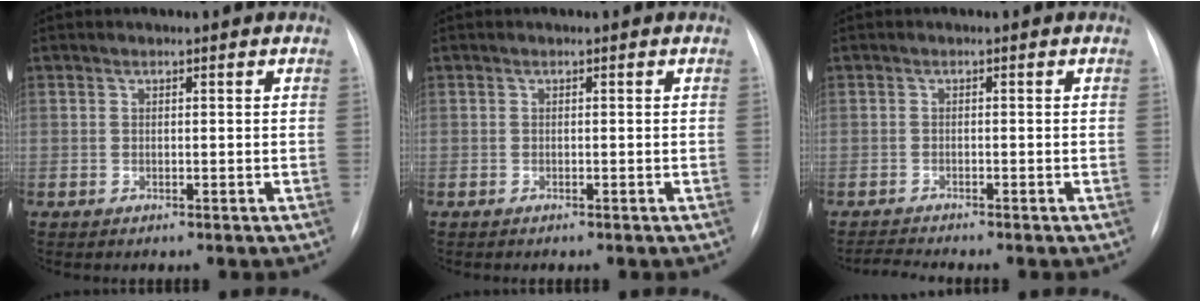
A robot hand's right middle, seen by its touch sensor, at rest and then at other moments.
{"total": 0.0}
{"total": 2.1, "force": [-1.8, -1.0, 0.1], "torque": [-0.016, -0.017, -0.035]}